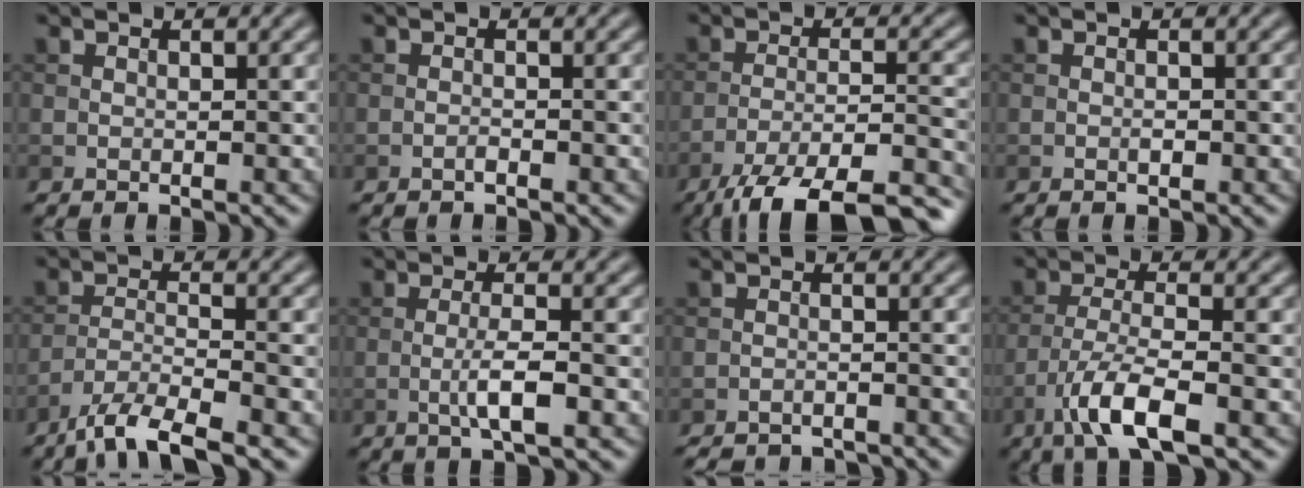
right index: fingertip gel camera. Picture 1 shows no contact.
{"total": 0.6, "force": [-0.4, 0.1, 0.4], "torque": [-0.006, 0.001, -0.009]}
{"total": 12.0, "force": [-9.5, 2.9, 6.8], "torque": [-0.108, -0.018, -0.143]}
{"total": 0.5, "force": [-0.2, 0.2, 0.4], "torque": [-0.007, 0.001, -0.003]}
{"total": 5.8, "force": [-4.5, 1.1, 3.5], "torque": [-0.062, -0.006, -0.088]}
{"total": 3.2, "force": [-0.9, 0.5, 3.0], "torque": [-0.055, 0.002, -0.020]}
{"total": 4.6, "force": [-4.5, 0.6, 0.7], "torque": [-0.016, -0.009, -0.067]}
{"total": 5.8, "force": [-3.2, 1.4, 4.6], "torque": [-0.090, -0.001, -0.066]}